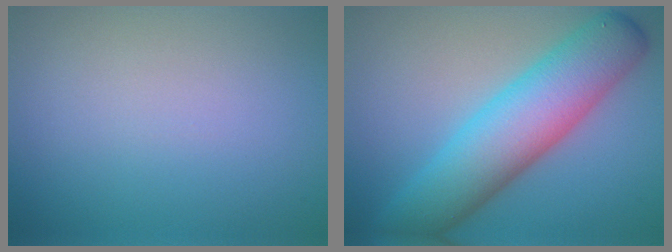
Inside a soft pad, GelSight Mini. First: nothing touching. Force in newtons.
{"total": 7.7, "press": 7.7, "slide": 0.3}